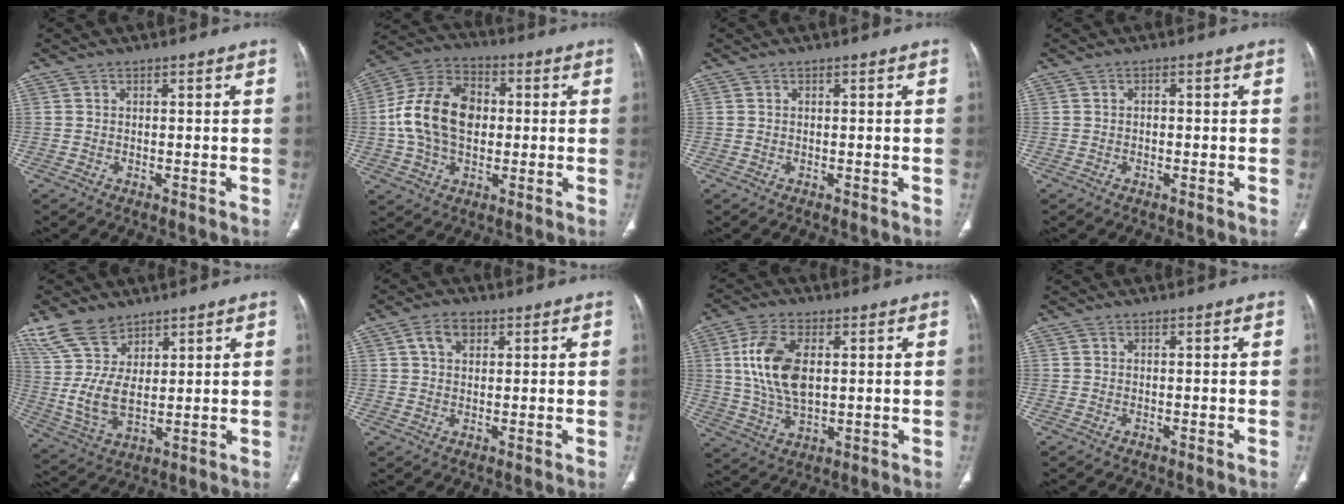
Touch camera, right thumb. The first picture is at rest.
{"total": 15.8, "force": [0.4, 10.9, 11.4], "torque": [-0.196, 0.026, 0.003]}
{"total": 0.0}
{"total": 0.8, "force": [-0.2, 0.6, 0.6], "torque": [-0.005, 0.003, -0.005]}
{"total": 11.3, "force": [7.1, 6.0, 6.3], "torque": [-0.114, -0.032, 0.157]}
{"total": 4.4, "force": [2.0, 2.9, 2.7], "torque": [-0.040, 0.002, 0.037]}
{"total": 12.5, "force": [2.2, 6.8, 10.3], "torque": [-0.204, -0.005, 0.046]}
{"total": 0.0}